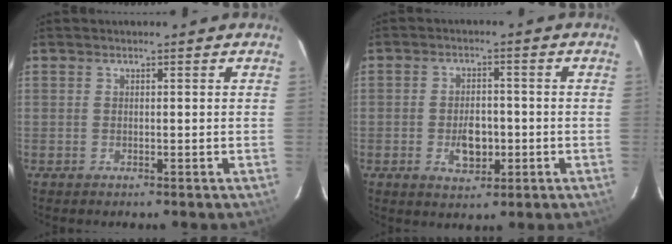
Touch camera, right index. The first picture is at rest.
{"total": 5.9, "force": [-1.6, 3.6, 4.4], "torque": [-0.082, 0.000, -0.018]}